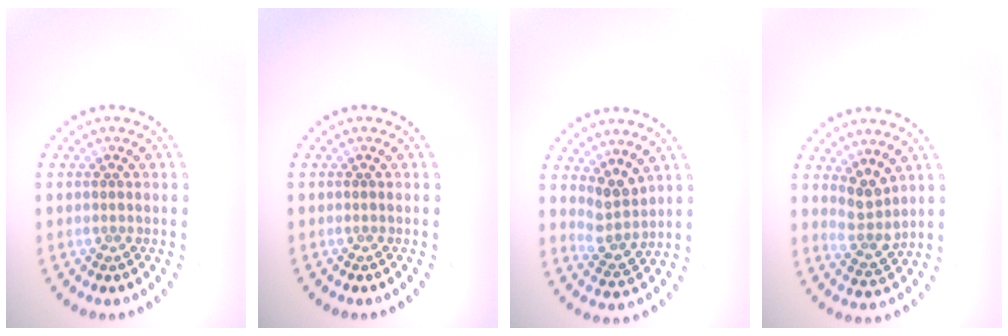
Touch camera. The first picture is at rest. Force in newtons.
{"total": 0.0}
{"total": 2.6, "press": 2.0, "slide": 1.7}
{"total": 2.7, "press": 2.2, "slide": 1.6}